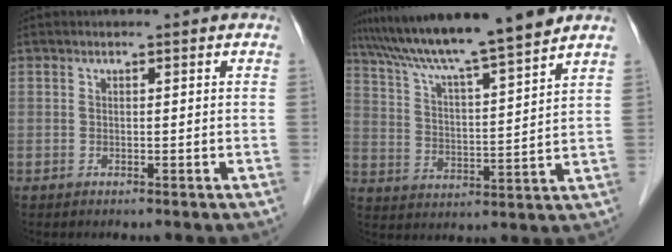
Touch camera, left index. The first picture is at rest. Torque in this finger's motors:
{"motor_torque": [0.69, -0.90, 1.06, 0.21]}